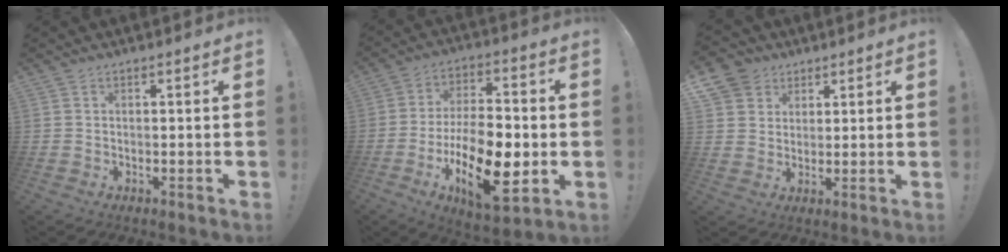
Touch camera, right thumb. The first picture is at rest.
{"total": 21.8, "force": [-6.3, 10.6, 18.0], "torque": [-0.311, 0.026, -0.094]}
{"total": 7.3, "force": [3.8, 6.1, 1.3], "torque": [-0.020, -0.026, 0.076]}